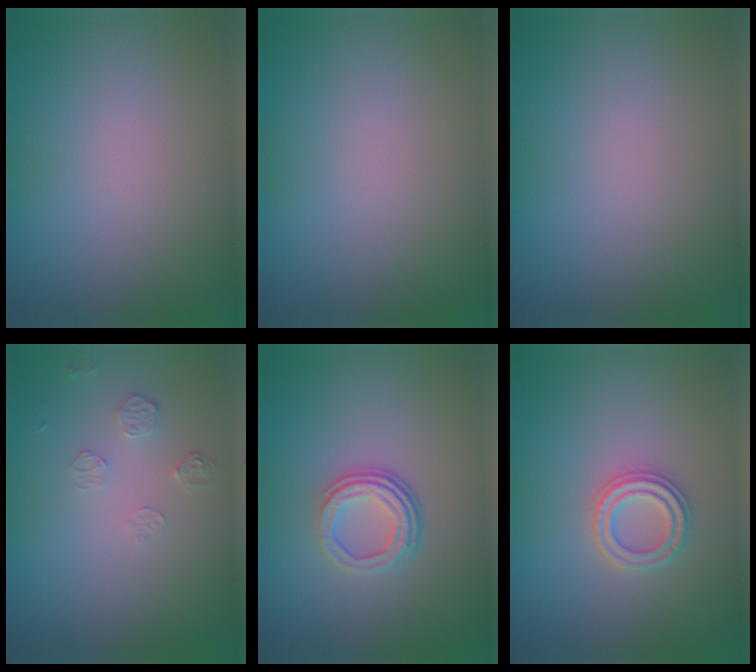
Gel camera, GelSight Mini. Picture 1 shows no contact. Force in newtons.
{"total": 0.0}
{"total": 0.0}
{"total": 1.3, "press": 0.6, "slide": 1.1}
{"total": 3.5, "press": 2.5, "slide": 2.5}
{"total": 2.3, "press": 2.3, "slide": 0.2}